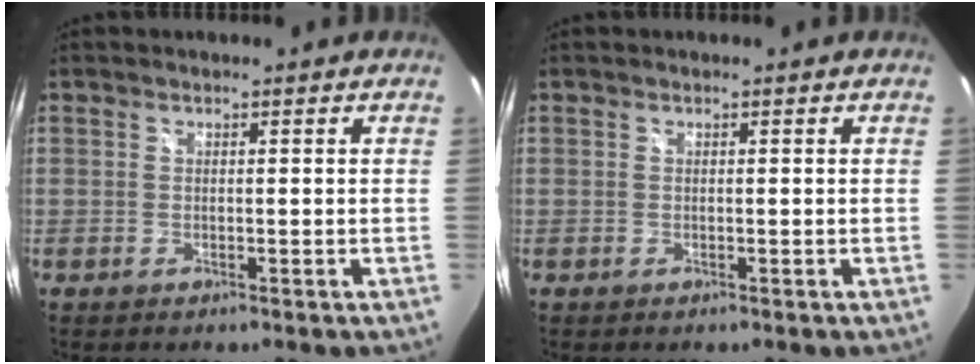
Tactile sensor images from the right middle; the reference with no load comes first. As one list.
[{"total": 0.0}]